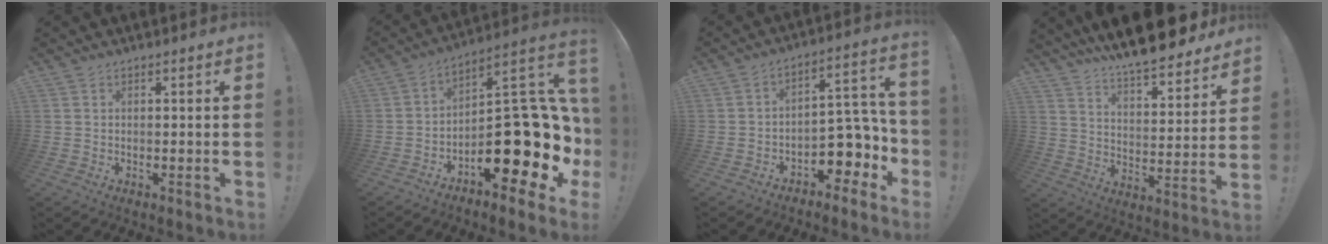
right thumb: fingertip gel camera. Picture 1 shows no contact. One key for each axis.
{"total": 21.2, "fx": -7.0, "fy": 9.6, "fz": 17.6, "tx": -0.221, "ty": 0.033, "tz": -0.100}
{"total": 7.3, "fx": -3.2, "fy": 5.3, "fz": 3.8, "tx": -0.032, "ty": 0.019, "tz": -0.053}
{"total": 12.5, "fx": 11.2, "fy": 1.8, "fz": 5.2, "tx": -0.094, "ty": -0.094, "tz": 0.189}